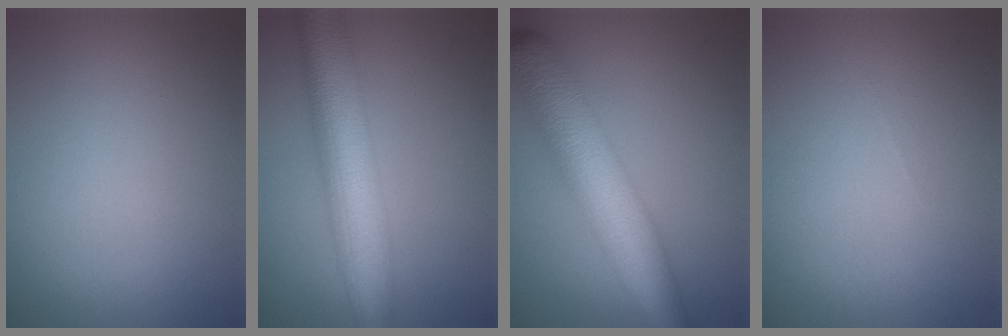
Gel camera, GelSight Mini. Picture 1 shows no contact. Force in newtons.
{"total": 9.9, "press": 9.9, "slide": 0.4}
{"total": 10.9, "press": 10.9, "slide": 0.4}
{"total": 0.0}